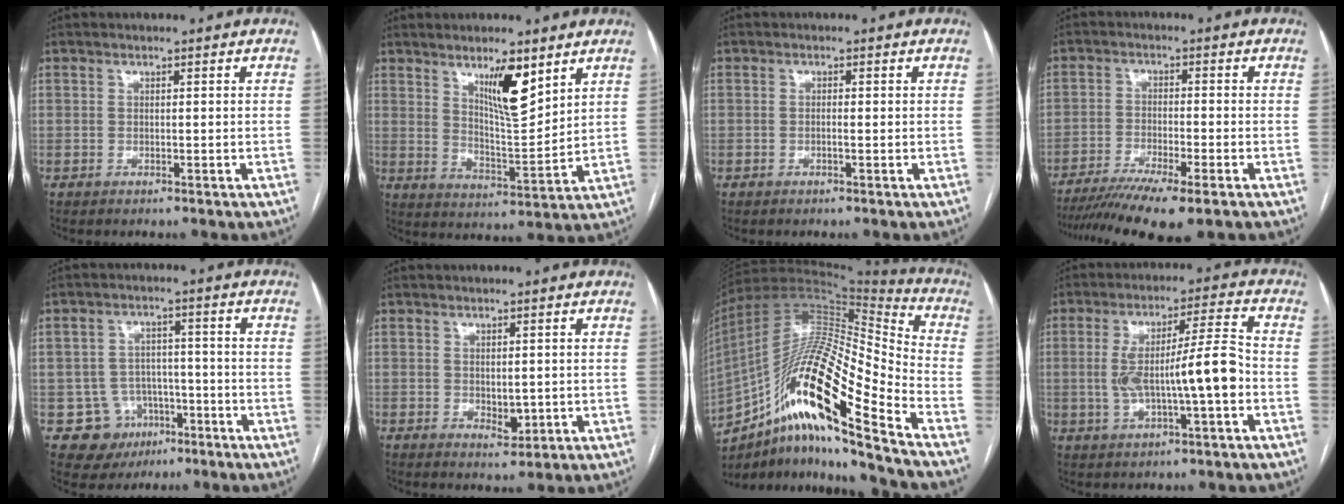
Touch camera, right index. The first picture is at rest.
{"total": 8.9, "force": [5.3, 1.6, 7.0], "torque": [-0.123, -0.010, 0.096]}
{"total": 0.8, "force": [-0.2, 0.1, 0.8], "torque": [-0.015, 0.000, -0.002]}
{"total": 11.6, "force": [-8.7, 0.8, 7.6], "torque": [-0.125, -0.020, -0.138]}
{"total": 8.3, "force": [-3.5, 7.5, 0.9], "torque": [-0.009, 0.016, -0.041]}
{"total": 3.6, "force": [-0.1, 2.0, 3.0], "torque": [-0.045, -0.008, 0.009]}
{"total": 24.0, "force": [-13.2, 2.3, 19.9], "torque": [-0.364, -0.002, -0.234]}
{"total": 10.9, "force": [-1.7, 0.9, 10.8], "torque": [-0.191, 0.019, -0.028]}